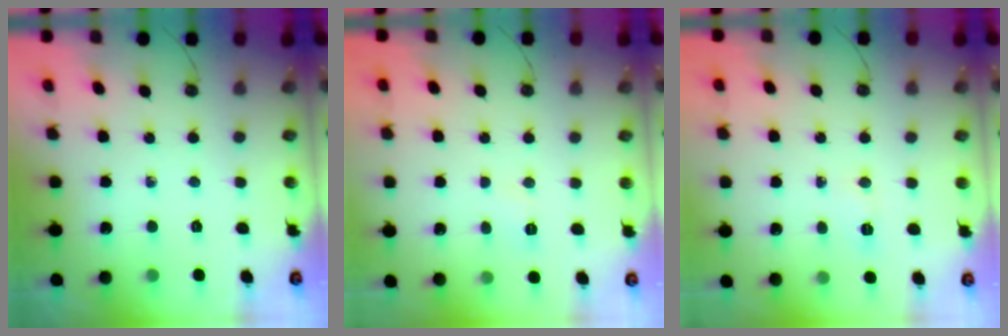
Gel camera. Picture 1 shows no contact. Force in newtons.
{"total": 3.1, "press": 3.0, "slide": 0.6}
{"total": 5.1, "press": 5.0, "slide": 0.6}